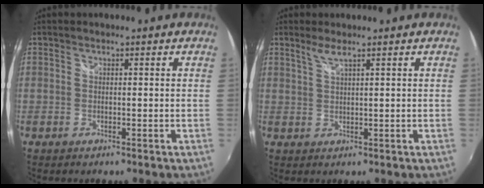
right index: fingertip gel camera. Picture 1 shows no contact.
{"total": 2.0, "force": [1.5, 0.0, 1.4], "torque": [-0.027, 0.000, 0.029]}